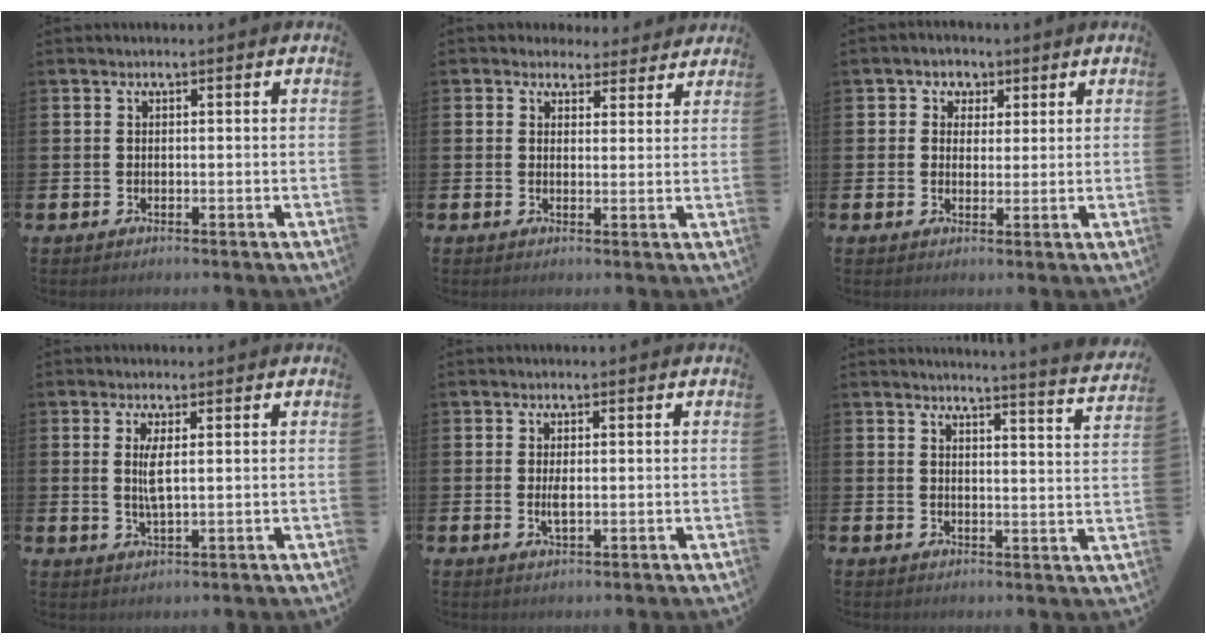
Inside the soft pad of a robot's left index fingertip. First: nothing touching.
{"total": 3.3, "force": [2.8, 1.7, -0.1], "torque": [0.005, -0.015, 0.047]}
{"total": 2.9, "force": [1.4, 2.5, -0.2], "torque": [0.005, 0.002, 0.020]}
{"total": 3.0, "force": [0.7, 0.6, 2.9], "torque": [-0.055, 0.001, 0.010]}
{"total": 1.9, "force": [0.0, 0.6, 1.8], "torque": [-0.031, -0.001, -0.001]}
{"total": 3.1, "force": [2.9, -0.9, 0.4], "torque": [-0.006, -0.034, 0.045]}